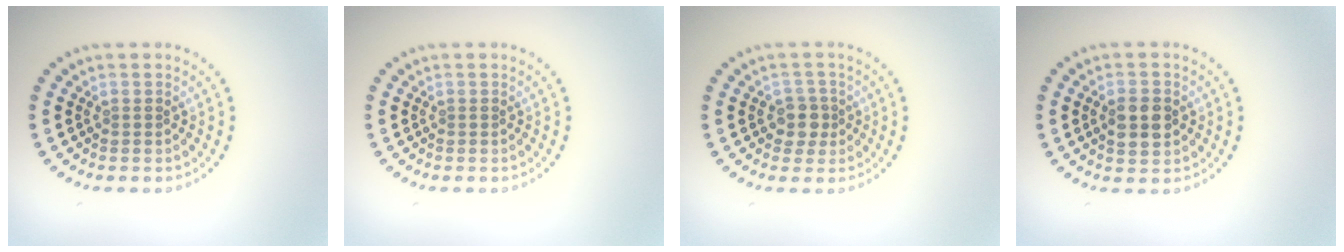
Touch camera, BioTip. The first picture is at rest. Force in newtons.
{"total": 0.0}
{"total": 2.1, "press": 1.8, "slide": 1.0}
{"total": 3.2, "press": 3.2, "slide": 0.1}